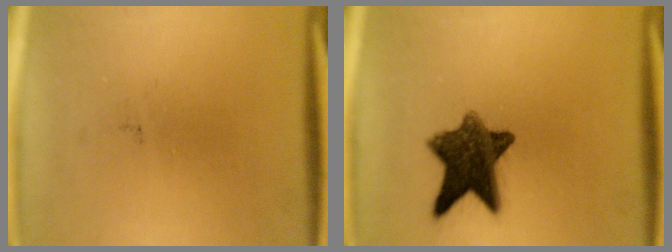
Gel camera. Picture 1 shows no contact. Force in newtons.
{"total": 10.4}